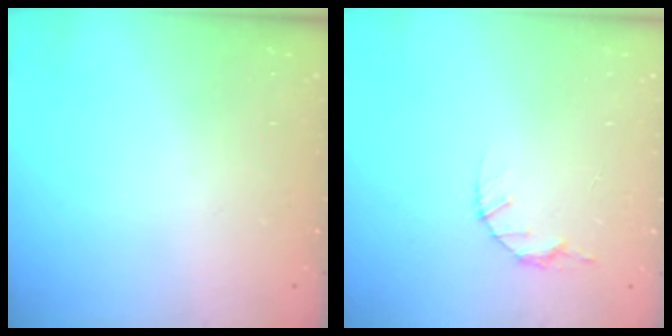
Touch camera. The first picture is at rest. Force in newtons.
{"total": 4.1, "press": 4.1, "slide": 0.5}